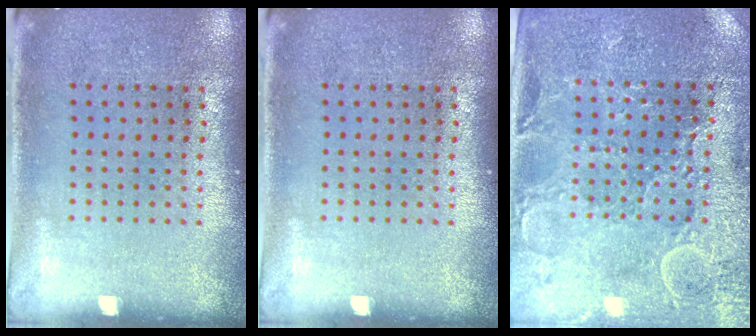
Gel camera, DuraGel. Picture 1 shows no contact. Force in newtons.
{"total": 0.0}
{"total": 3.3, "press": 3.2, "slide": 0.6}